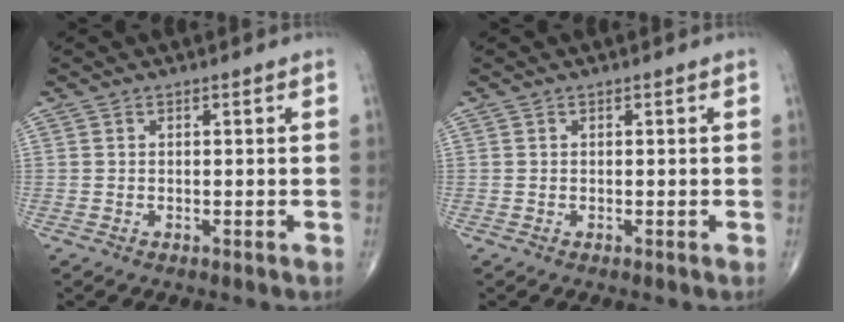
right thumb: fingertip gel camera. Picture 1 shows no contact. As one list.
[{"total": 0.0}]